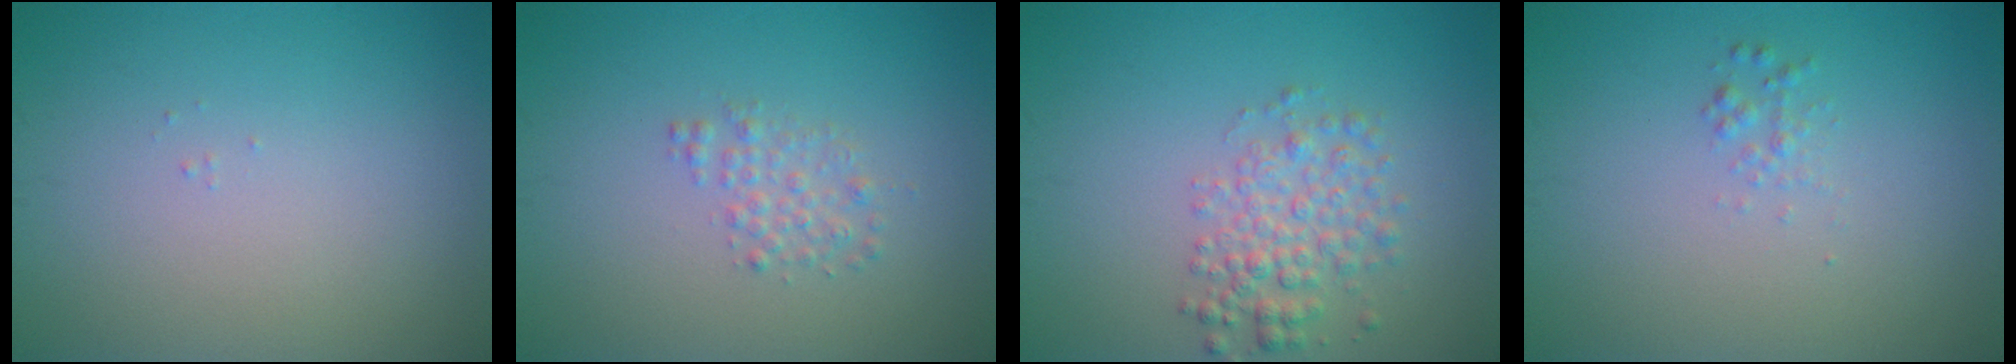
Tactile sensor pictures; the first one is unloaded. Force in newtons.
{"total": 1.6, "press": 1.6, "slide": 0.0}
{"total": 3.2, "press": 3.2, "slide": 0.1}
{"total": 0.9, "press": 0.9, "slide": 0.1}